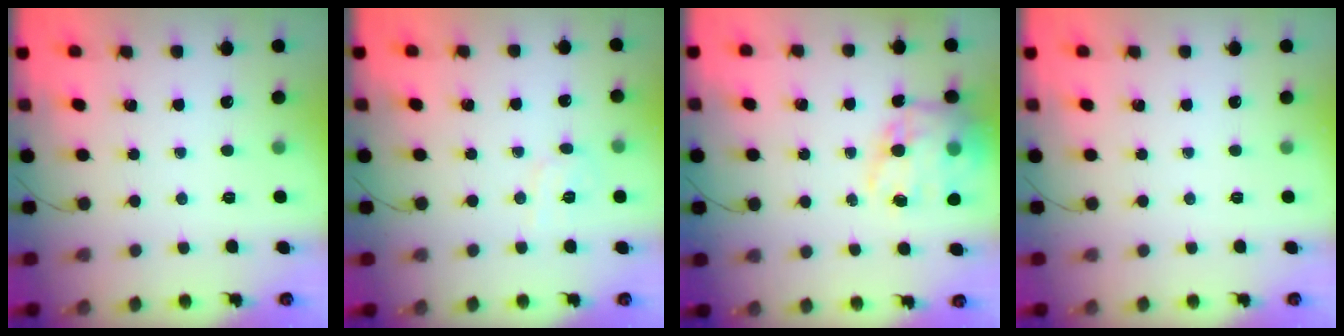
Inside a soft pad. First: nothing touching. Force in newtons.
{"total": 5.1, "press": 4.9, "slide": 1.5}
{"total": 18.2, "press": 17.8, "slide": 3.9}
{"total": 0.0}